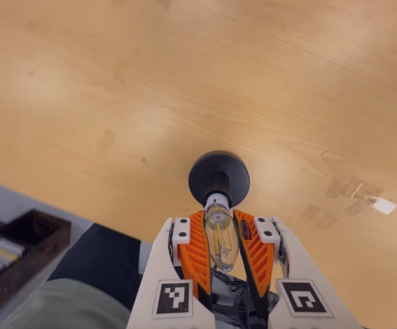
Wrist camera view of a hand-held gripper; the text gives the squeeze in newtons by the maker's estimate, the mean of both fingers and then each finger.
{"total": 18.7, "left": 18.5, "right": 18.9}